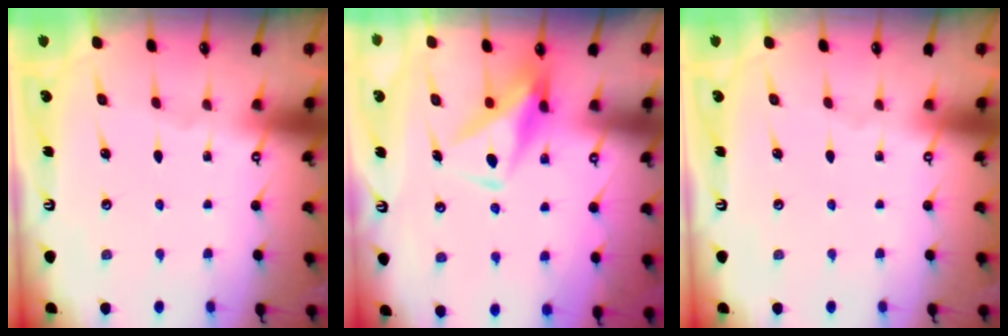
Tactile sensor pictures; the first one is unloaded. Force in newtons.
{"total": 8.8, "press": 8.7, "slide": 0.9}
{"total": 0.0}